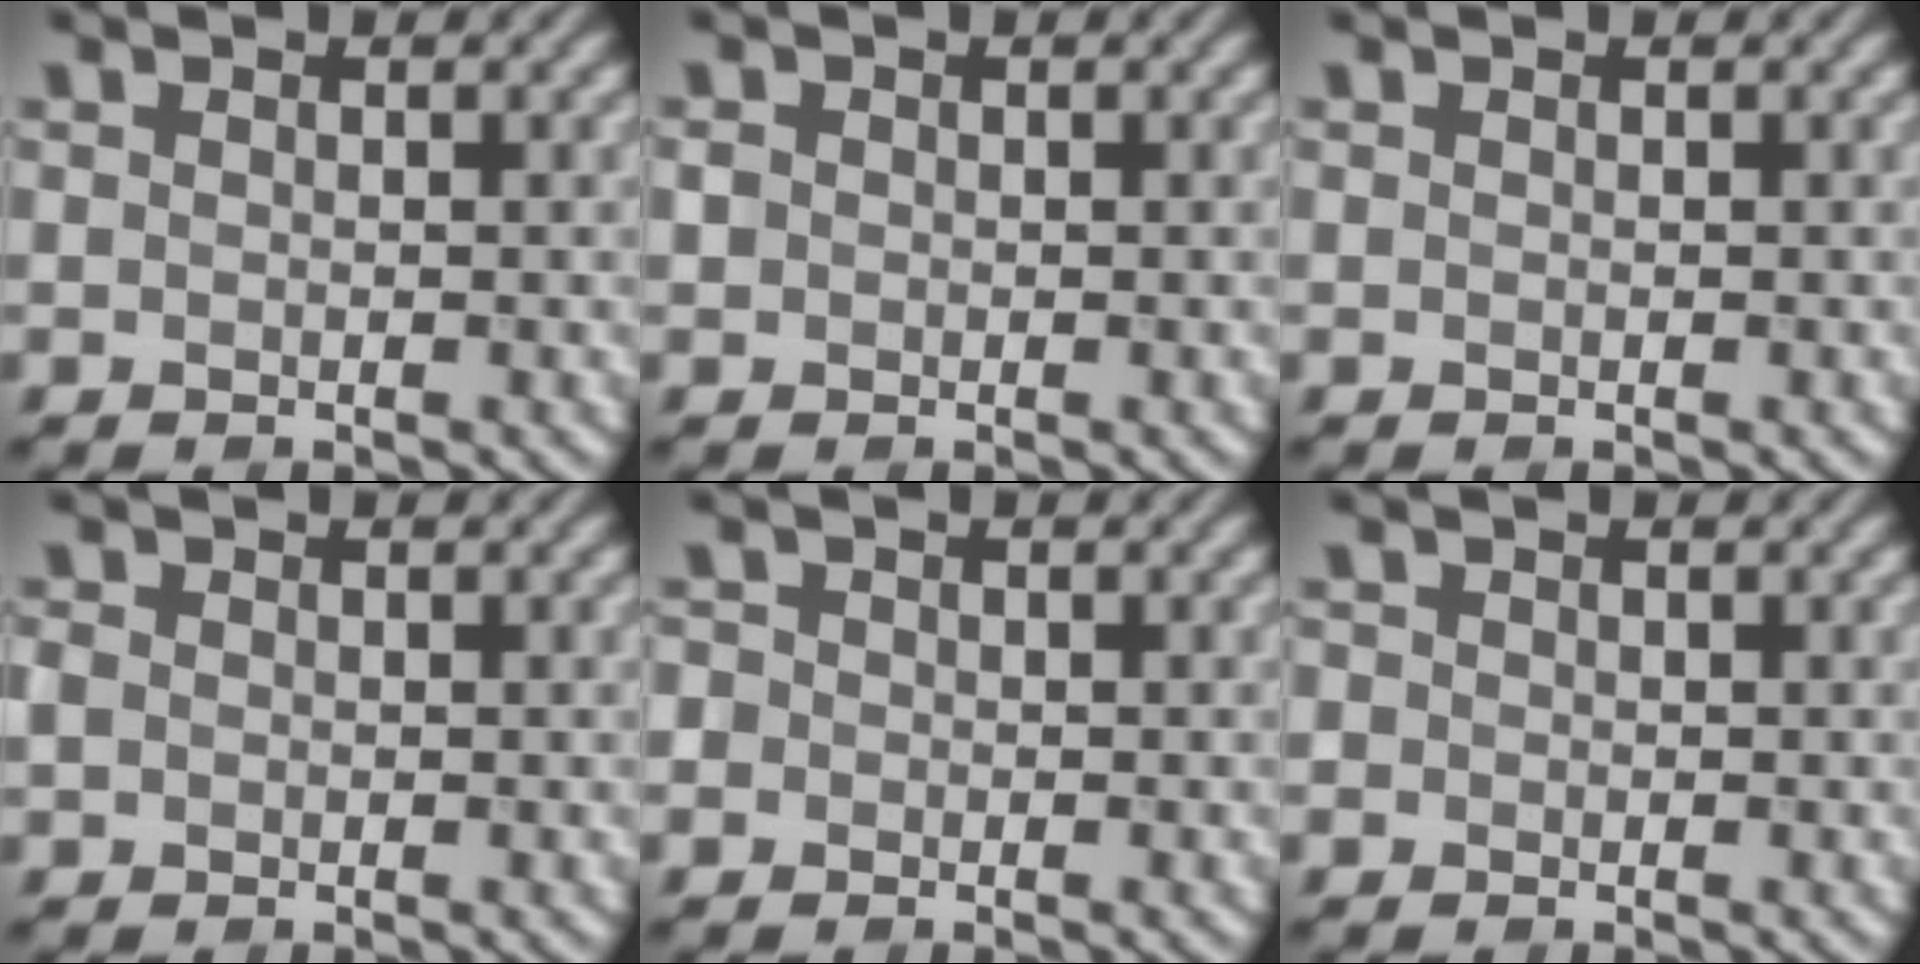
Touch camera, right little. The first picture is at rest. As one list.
[{"total": 0.8, "force": [0.0, 0.7, 0.2], "torque": [-0.003, 0.001, -0.003]}, {"total": 0.0}, {"total": 1.1, "force": [-0.1, 1.0, 0.5], "torque": [-0.009, 0.000, -0.006]}, {"total": 1.2, "force": [-0.3, 1.2, 0.2], "torque": [0.006, 0.003, -0.017]}, {"total": 0.8, "force": [-0.1, 0.8, 0.0], "torque": [0.006, -0.003, -0.007]}]